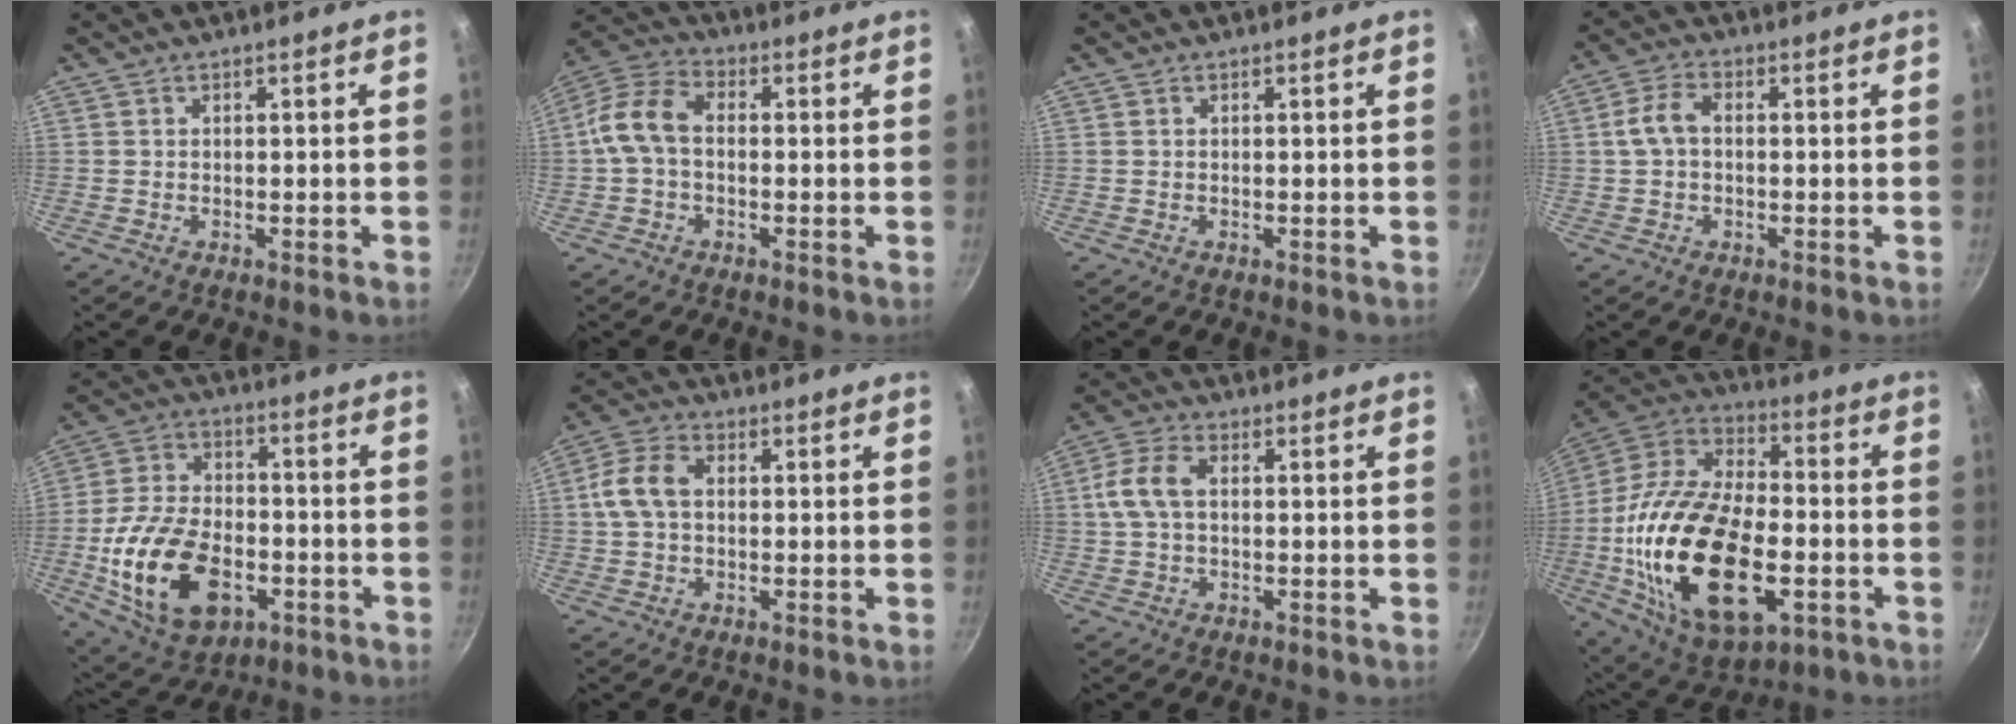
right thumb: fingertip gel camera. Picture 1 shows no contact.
{"total": 9.7, "force": [-0.1, 6.4, 7.3], "torque": [-0.148, 0.031, -0.011]}
{"total": 0.0}
{"total": 5.2, "force": [0.2, 3.3, 4.0], "torque": [-0.084, 0.017, -0.001]}
{"total": 20.0, "force": [-5.8, 12.4, 14.6], "torque": [-0.254, 0.018, -0.089]}
{"total": 7.6, "force": [0.8, 5.1, 5.6], "torque": [-0.116, 0.021, 0.010]}
{"total": 7.2, "force": [0.8, 4.3, 5.7], "torque": [-0.125, 0.020, 0.012]}
{"total": 30.8, "force": [-6.5, 16.7, 25.1], "torque": [-0.502, 0.004, -0.099]}